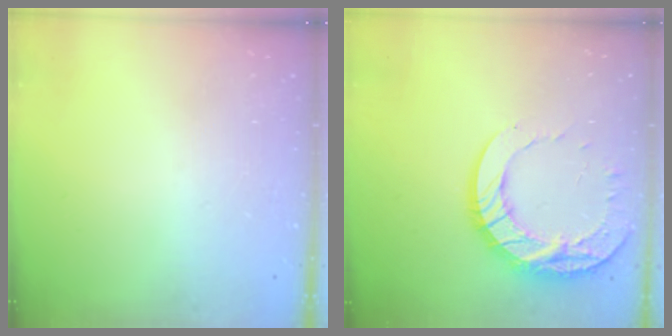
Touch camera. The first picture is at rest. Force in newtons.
{"total": 17.2, "press": 17.1, "slide": 1.5}